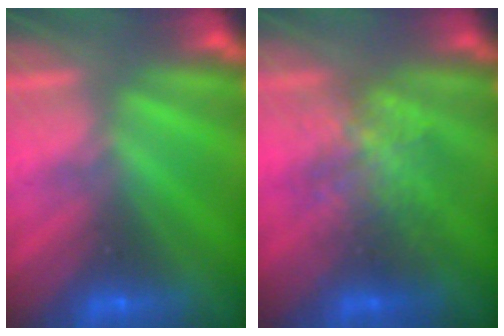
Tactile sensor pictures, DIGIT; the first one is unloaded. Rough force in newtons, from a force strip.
{"total": 2.2}